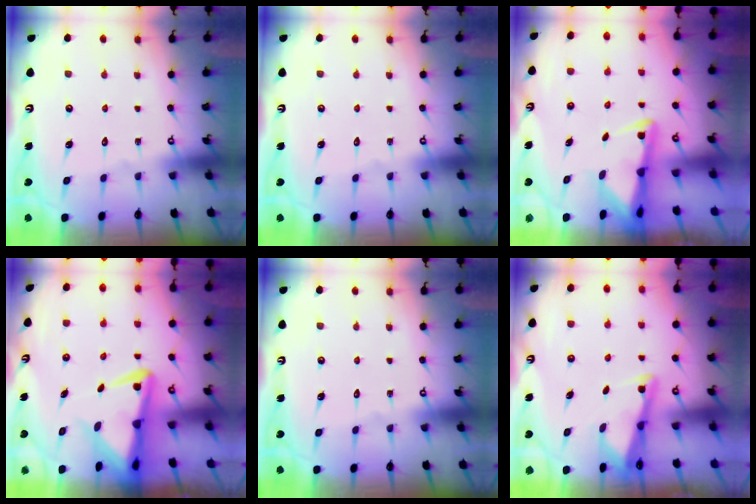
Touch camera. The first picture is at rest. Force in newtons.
{"total": 0.0}
{"total": 3.1, "press": 3.1, "slide": 0.6}
{"total": 6.7, "press": 6.5, "slide": 1.6}
{"total": 0.0}
{"total": 2.7, "press": 2.7, "slide": 0.1}